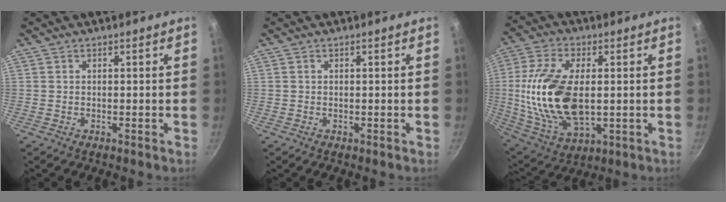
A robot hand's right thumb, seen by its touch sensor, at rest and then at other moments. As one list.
[{"total": 0.0}, {"total": 19.8, "force": [0.5, 10.6, 16.7], "torque": [-0.327, 0.001, 0.015]}]